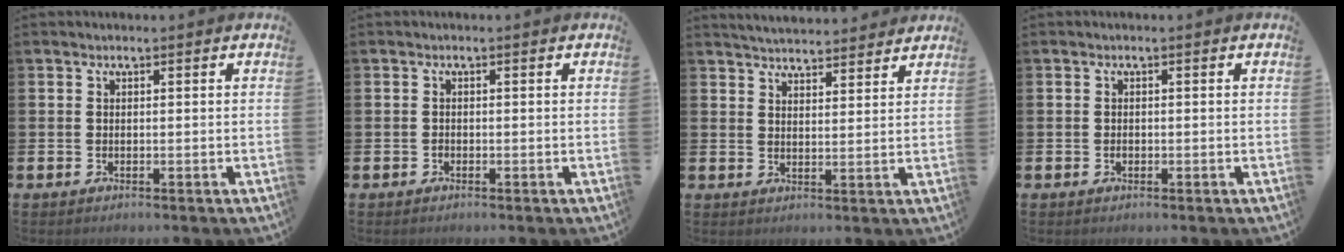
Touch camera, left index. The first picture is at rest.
{"total": 0.6, "force": [-0.5, 0.3, 0.1], "torque": [-0.010, 0.005, -0.009]}
{"total": 4.3, "force": [4.3, 0.3, 0.1], "torque": [-0.012, -0.025, 0.078]}
{"total": 0.7, "force": [-0.3, 0.5, 0.4], "torque": [-0.007, 0.004, -0.007]}